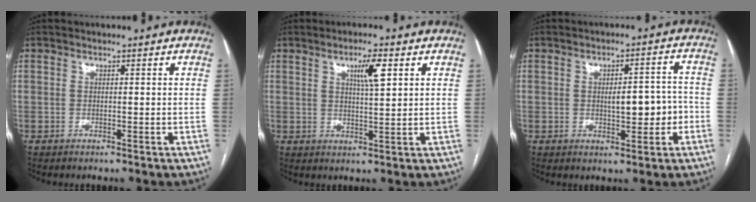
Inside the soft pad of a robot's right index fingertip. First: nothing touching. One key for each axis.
{"total": 4.9, "fx": 2.2, "fy": 0.6, "fz": 4.3, "tx": -0.074, "ty": 0.001, "tz": 0.037}
{"total": 5.9, "fx": -1.0, "fy": 2.2, "fz": 5.4, "tx": -0.075, "ty": 0.017, "tz": -0.005}